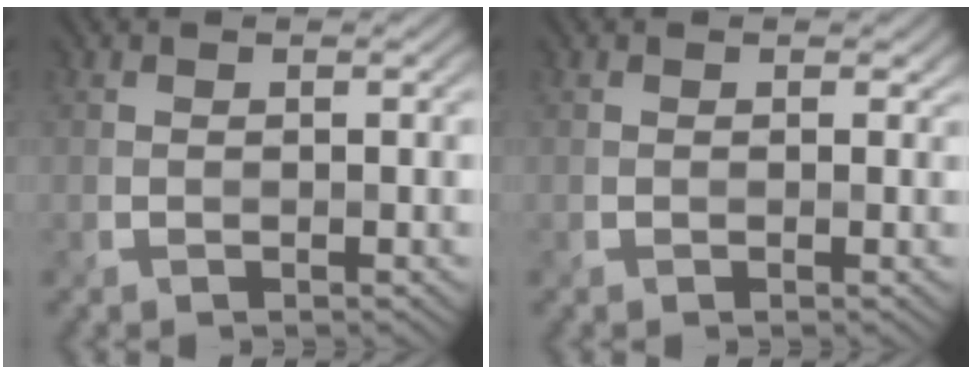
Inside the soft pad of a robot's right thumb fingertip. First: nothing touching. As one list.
[{"total": 0.8, "force": [0.3, 0.6, 0.3], "torque": [-0.005, 0.000, 0.005]}]